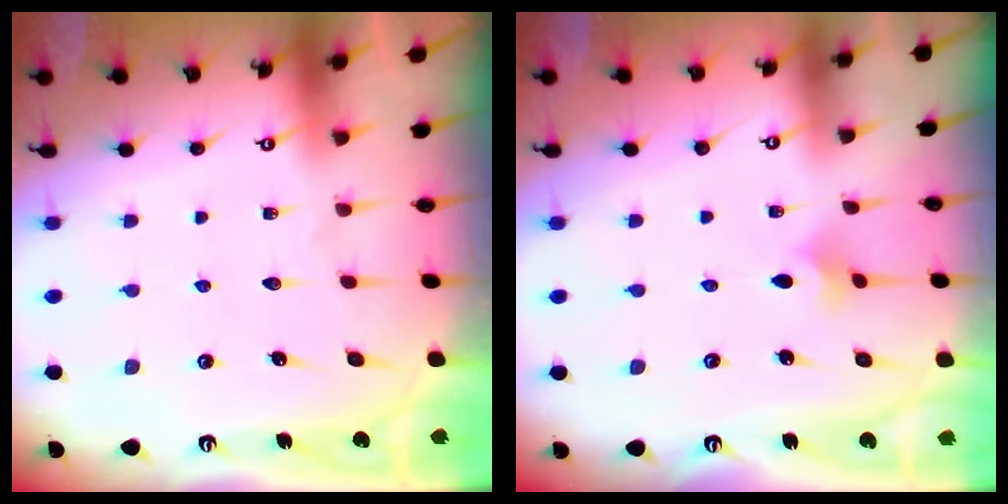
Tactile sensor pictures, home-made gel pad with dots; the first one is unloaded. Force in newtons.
{"total": 2.3, "press": 2.2, "slide": 0.5}